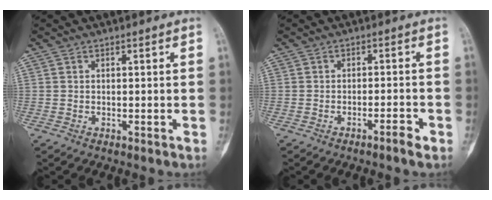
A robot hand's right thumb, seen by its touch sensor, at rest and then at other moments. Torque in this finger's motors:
{"motor_torque": [-0.58, -0.21, -0.28, -0.12, -0.02]}